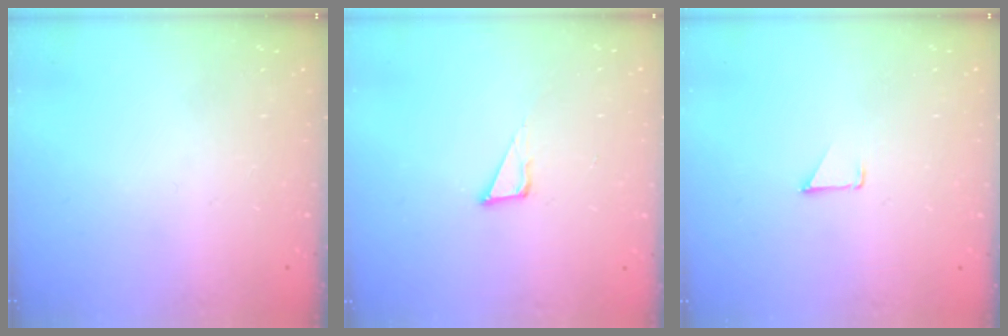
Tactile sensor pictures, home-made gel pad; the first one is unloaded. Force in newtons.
{"total": 5.1, "press": 5.0, "slide": 0.9}
{"total": 0.9, "press": 0.8, "slide": 0.1}